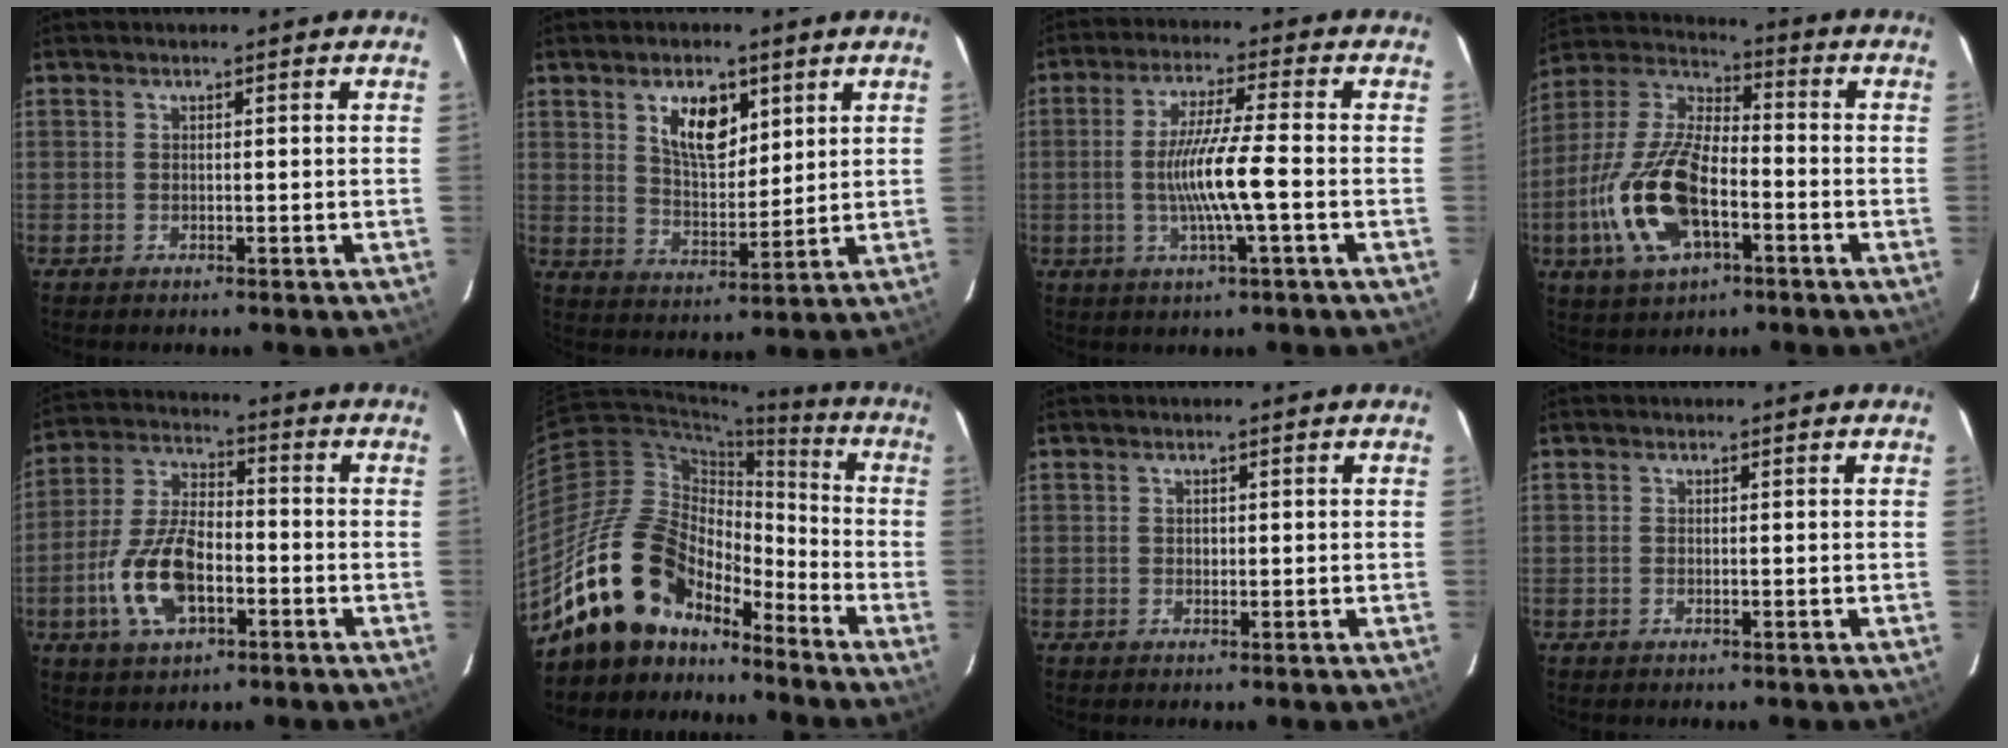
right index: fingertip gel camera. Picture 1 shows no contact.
{"total": 9.0, "force": [4.4, 4.7, 6.4], "torque": [-0.103, 0.002, 0.083]}
{"total": 9.4, "force": [-2.0, -0.3, 9.1], "torque": [-0.173, -0.007, -0.035]}
{"total": 18.1, "force": [-6.0, 8.3, 14.9], "torque": [-0.326, -0.005, -0.114]}
{"total": 13.4, "force": [-4.7, 6.7, 10.6], "torque": [-0.226, 0.007, -0.085]}
{"total": 19.2, "force": [-14.1, 10.1, 8.2], "torque": [-0.159, 0.021, -0.237]}
{"total": 0.8, "force": [0.1, 0.7, 0.2], "torque": [0.000, 0.002, 0.002]}
{"total": 0.0}